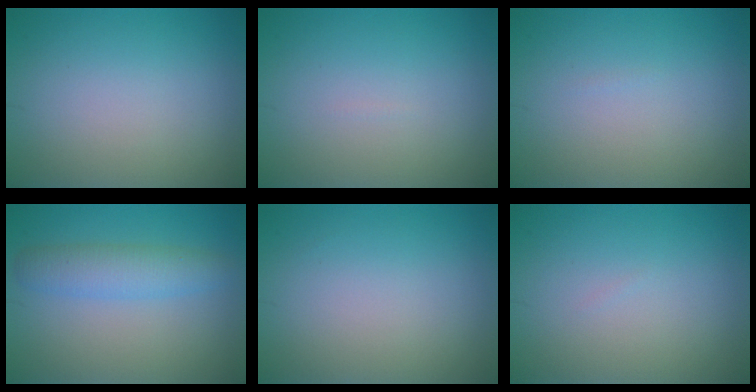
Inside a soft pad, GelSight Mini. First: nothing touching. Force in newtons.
{"total": 0.0}
{"total": 0.0}
{"total": 3.3, "press": 3.3, "slide": 0.0}
{"total": 0.0}
{"total": 0.0}